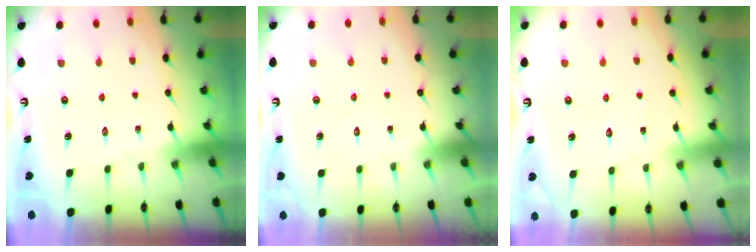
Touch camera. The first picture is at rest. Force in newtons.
{"total": 1.8, "press": 1.8, "slide": 0.1}
{"total": 2.6, "press": 2.6, "slide": 0.2}